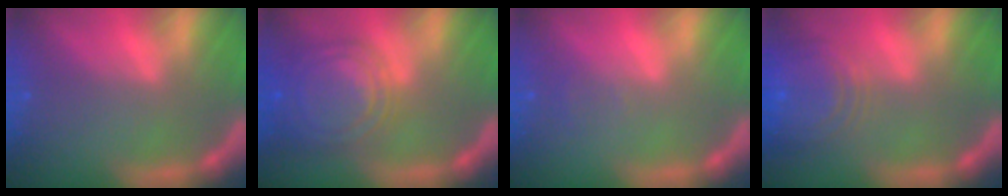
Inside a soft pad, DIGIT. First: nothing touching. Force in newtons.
{"total": 9.1}
{"total": 0.9}
{"total": 8.5}